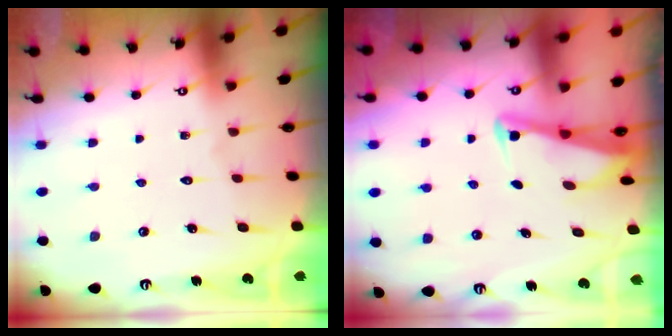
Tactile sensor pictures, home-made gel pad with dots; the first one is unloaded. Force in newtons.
{"total": 2.7, "press": 2.6, "slide": 0.4}